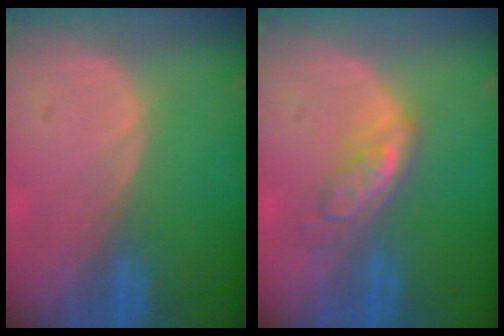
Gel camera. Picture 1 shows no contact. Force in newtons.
{"total": 5.3, "press": 4.6, "slide": 2.7}